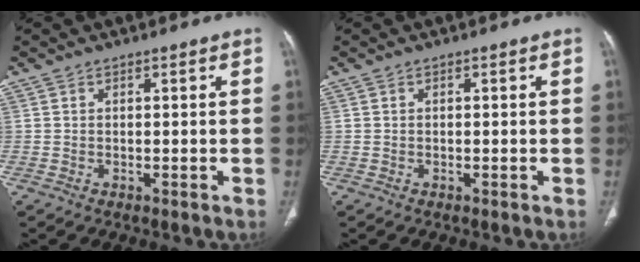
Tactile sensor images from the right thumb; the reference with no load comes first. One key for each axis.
{"total": 0.0}